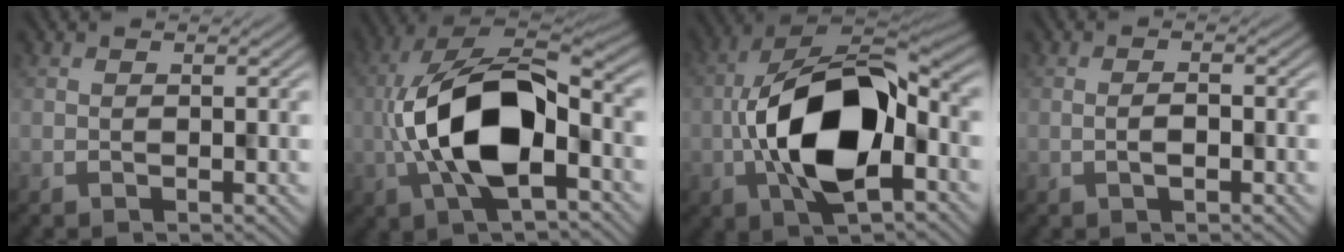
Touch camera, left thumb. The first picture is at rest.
{"total": 13.9, "force": [-2.4, 6.8, 11.9], "torque": [-0.239, 0.000, -0.053]}
{"total": 14.3, "force": [-2.5, 7.7, 11.8], "torque": [-0.210, -0.001, -0.058]}
{"total": 1.1, "force": [-0.5, 0.3, 0.9], "torque": [-0.015, 0.003, -0.008]}